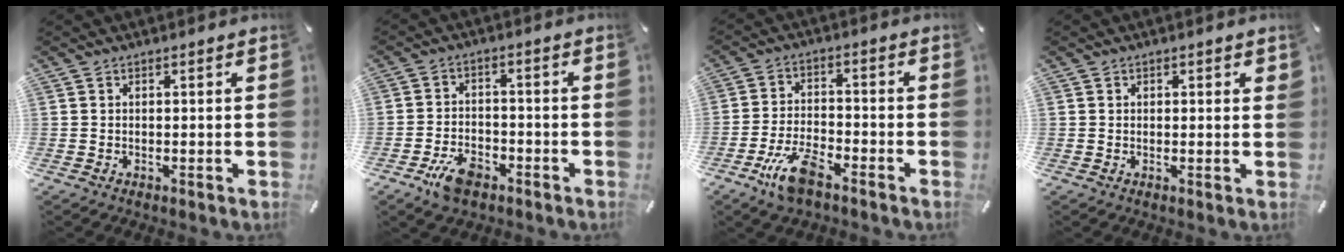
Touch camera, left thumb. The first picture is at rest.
{"total": 7.6, "force": [-4.4, 4.5, 4.2], "torque": [-0.087, 0.022, -0.081]}
{"total": 9.4, "force": [-6.0, 3.6, 6.3], "torque": [-0.138, 0.018, -0.113]}
{"total": 0.8, "force": [0.3, 0.6, 0.4], "torque": [0.001, 0.001, 0.003]}